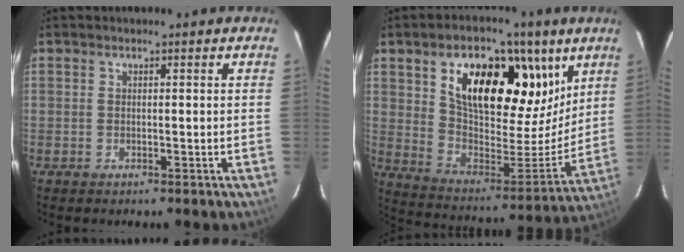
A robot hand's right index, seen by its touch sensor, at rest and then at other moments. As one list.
[{"total": 25.3, "force": [12.7, 13.1, 17.6], "torque": [-0.288, 0.010, 0.220]}]